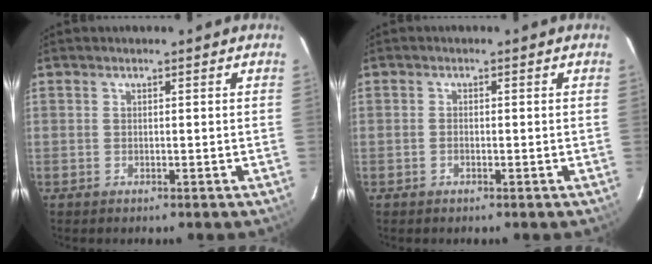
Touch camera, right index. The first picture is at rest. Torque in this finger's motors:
{"motor_torque": [-0.17, 0.04, -0.06, 0.00]}